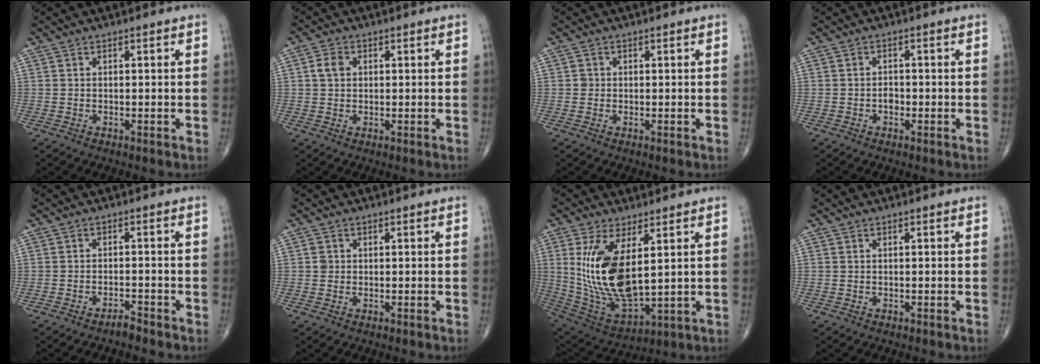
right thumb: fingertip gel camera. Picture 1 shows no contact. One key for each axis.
{"total": 3.0, "fx": 0.6, "fy": 2.3, "fz": 1.7, "tx": -0.030, "ty": 0.005, "tz": 0.010}
{"total": 0.9, "fx": 0.0, "fy": 0.9, "fz": 0.1, "tx": 0.003, "ty": 0.003, "tz": 0.000}
{"total": 1.7, "fx": -0.6, "fy": 1.2, "fz": 1.0, "tx": -0.009, "ty": 0.006, "tz": -0.013}
{"total": 1.6, "fx": -1.6, "fy": 0.2, "fz": 0.4, "tx": -0.005, "ty": 0.008, "tz": -0.029}
{"total": 1.2, "fx": 0.1, "fy": 1.2, "fz": 0.3, "tx": -0.001, "ty": 0.002, "tz": 0.002}
{"total": 17.0, "fx": 3.6, "fy": 7.5, "fz": 14.8, "tx": -0.290, "ty": -0.025, "tz": 0.093}
{"total": 0.0}